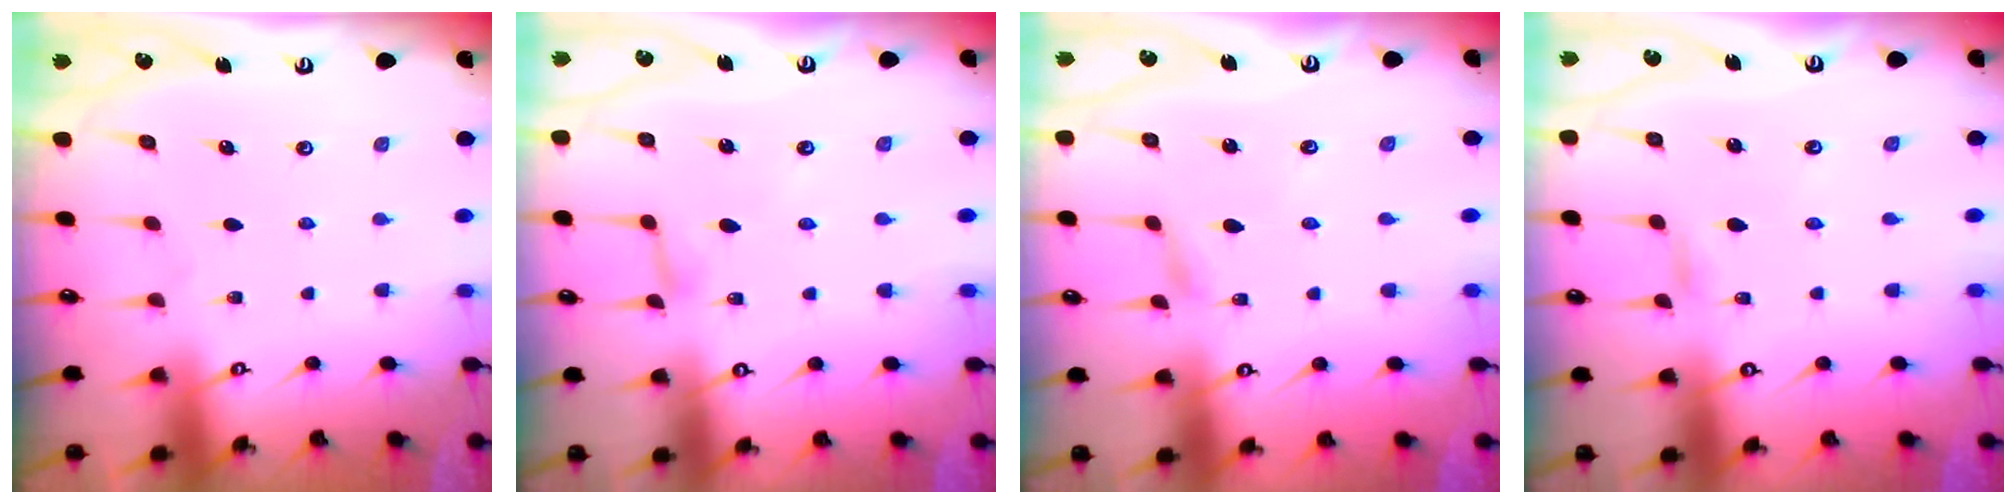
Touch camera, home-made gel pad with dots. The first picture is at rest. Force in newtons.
{"total": 2.8, "press": 2.8, "slide": 0.2}
{"total": 2.8, "press": 2.8, "slide": 0.4}
{"total": 2.9, "press": 2.9, "slide": 0.1}